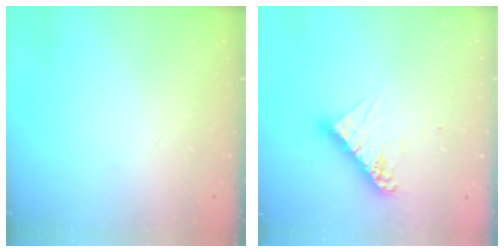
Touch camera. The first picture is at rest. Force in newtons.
{"total": 10.7, "press": 10.6, "slide": 1.0}